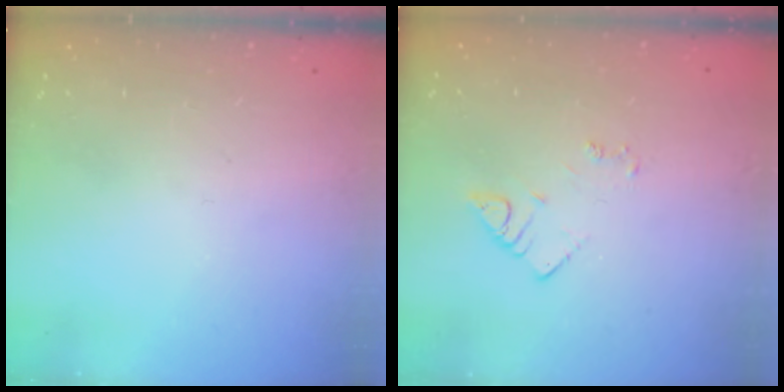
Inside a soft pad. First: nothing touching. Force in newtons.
{"total": 2.9, "press": 2.9, "slide": 0.3}